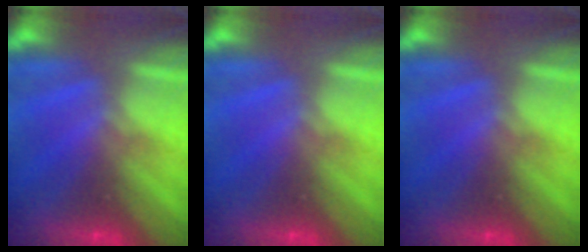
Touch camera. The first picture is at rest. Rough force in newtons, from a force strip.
{"total": 0.0}
{"total": 0.0}